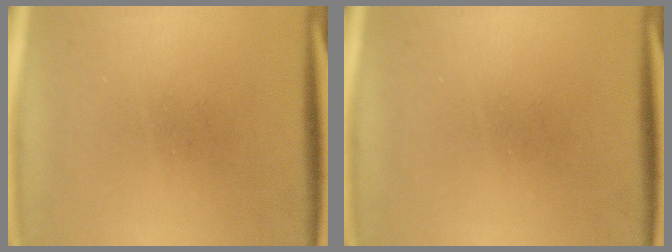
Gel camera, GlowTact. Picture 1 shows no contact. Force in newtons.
{"total": 0.0}